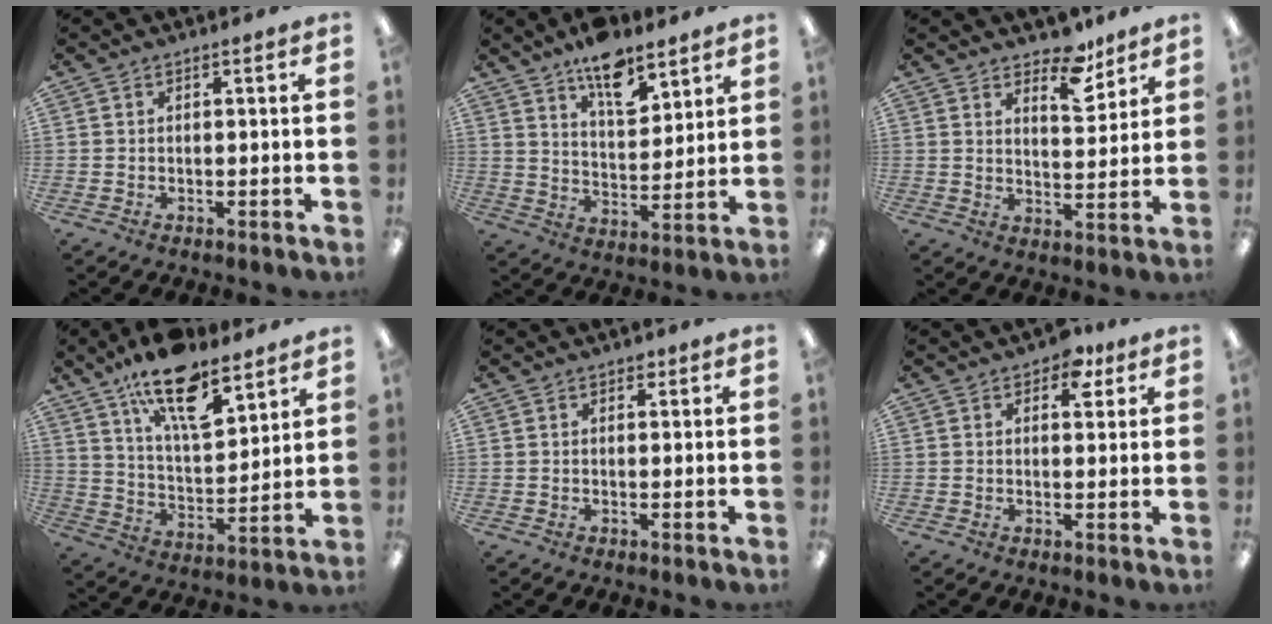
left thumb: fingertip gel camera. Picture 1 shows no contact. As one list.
[{"total": 11.8, "force": [8.4, 5.2, 6.4], "torque": [-0.092, -0.047, 0.146]}, {"total": 8.8, "force": [6.8, 3.9, 3.9], "torque": [-0.035, -0.047, 0.115]}, {"total": 17.5, "force": [11.9, 7.0, 10.8], "torque": [-0.179, -0.059, 0.201]}, {"total": 1.1, "force": [0.7, 0.7, 0.5], "torque": [-0.004, -0.002, 0.012]}, {"total": 4.7, "force": [2.6, 2.8, 2.7], "torque": [-0.021, -0.008, 0.040]}]